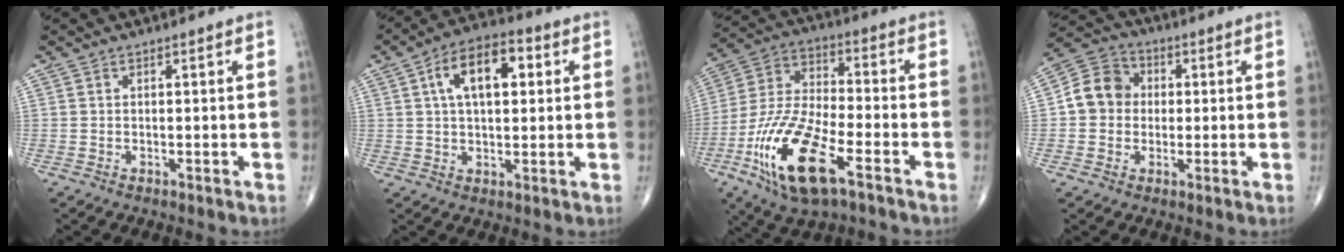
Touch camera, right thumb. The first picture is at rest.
{"total": 11.7, "force": [3.1, 6.2, 9.5], "torque": [-0.142, 0.018, 0.043]}
{"total": 19.0, "force": [-8.6, 7.0, 15.4], "torque": [-0.316, 0.026, -0.156]}
{"total": 8.6, "force": [0.3, 7.6, 4.0], "torque": [-0.052, 0.022, -0.009]}